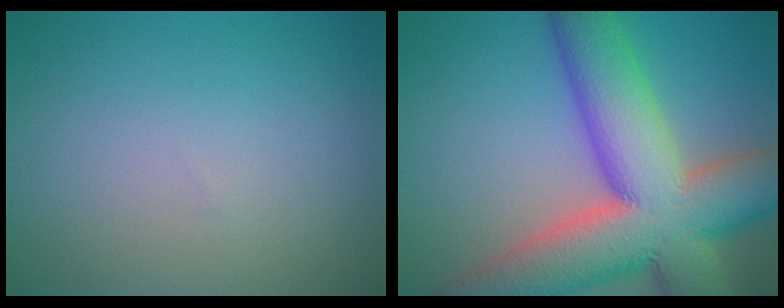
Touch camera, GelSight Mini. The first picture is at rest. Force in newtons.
{"total": 15.2, "press": 15.1, "slide": 1.1}